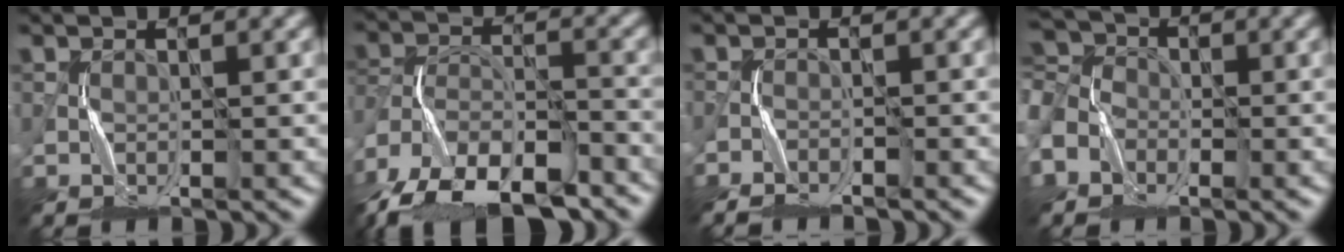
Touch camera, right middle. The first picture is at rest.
{"total": 14.9, "force": [-11.6, 6.2, 7.0], "torque": [-0.130, -0.008, -0.179]}
{"total": 2.6, "force": [-2.5, 0.3, 0.8], "torque": [-0.025, -0.015, -0.050]}
{"total": 5.3, "force": [-2.4, 4.1, 2.5], "torque": [-0.065, -0.005, -0.060]}